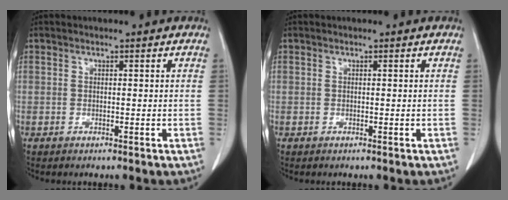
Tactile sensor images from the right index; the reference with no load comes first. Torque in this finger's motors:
{"motor_torque": [-0.03, 0.02, 0.01, 0.00]}